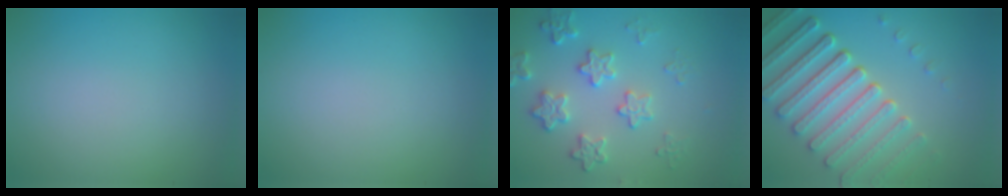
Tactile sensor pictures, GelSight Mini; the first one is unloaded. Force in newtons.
{"total": 0.0}
{"total": 4.1, "press": 3.6, "slide": 2.0}
{"total": 7.4, "press": 5.5, "slide": 4.9}